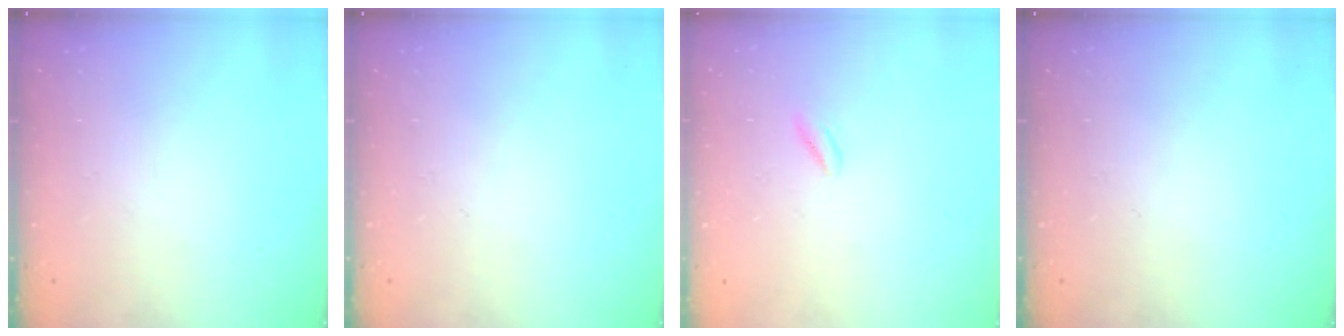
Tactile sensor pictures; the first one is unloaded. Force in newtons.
{"total": 0.0}
{"total": 1.9, "press": 1.7, "slide": 0.8}
{"total": 0.0}